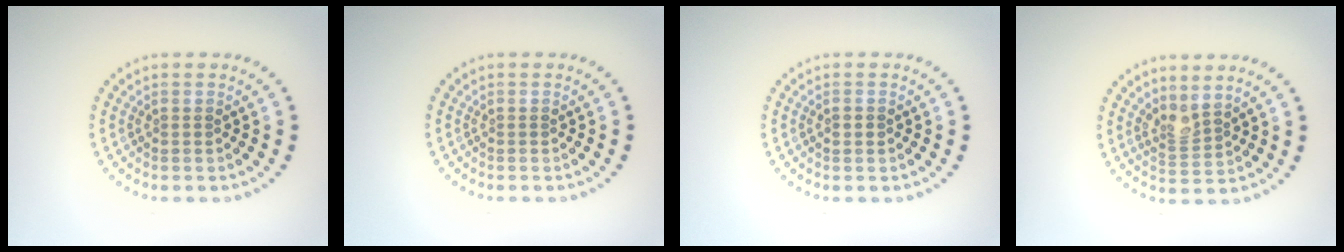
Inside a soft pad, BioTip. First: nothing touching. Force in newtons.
{"total": 0.0}
{"total": 1.1, "press": 1.1, "slide": 0.1}
{"total": 2.1, "press": 1.5, "slide": 1.5}